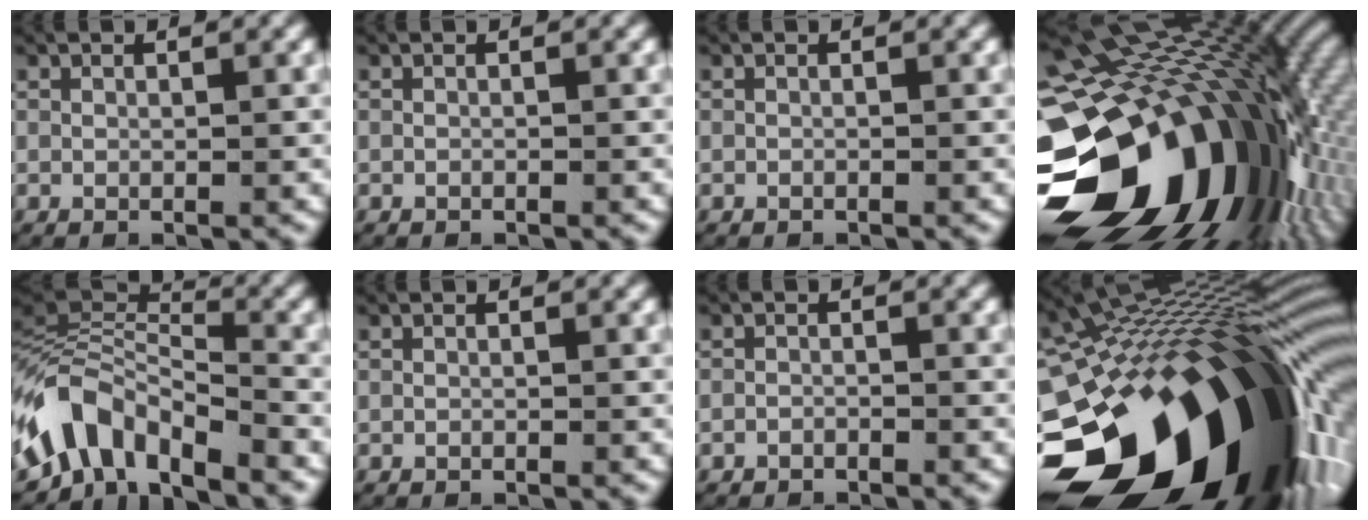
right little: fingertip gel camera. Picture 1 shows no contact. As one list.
[{"total": 0.0}, {"total": 0.0}, {"total": 29.6, "force": [-4.7, 18.5, 22.6], "torque": [-0.342, -0.036, -0.066]}, {"total": 9.9, "force": [-4.1, 7.1, 5.5], "torque": [-0.159, -0.041, -0.060]}, {"total": 0.0}, {"total": 1.0, "force": [-0.9, 0.4, 0.0], "torque": [-0.001, -0.003, -0.017]}, {"total": 32.5, "force": [-8.3, 19.8, 24.4], "torque": [-0.354, -0.036, -0.117]}]